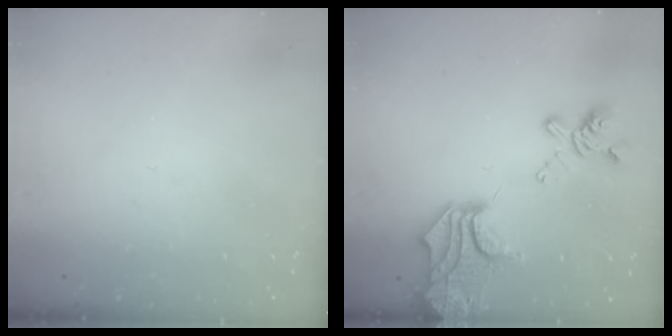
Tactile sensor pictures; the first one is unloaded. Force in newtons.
{"total": 9.2, "press": 8.7, "slide": 2.9}